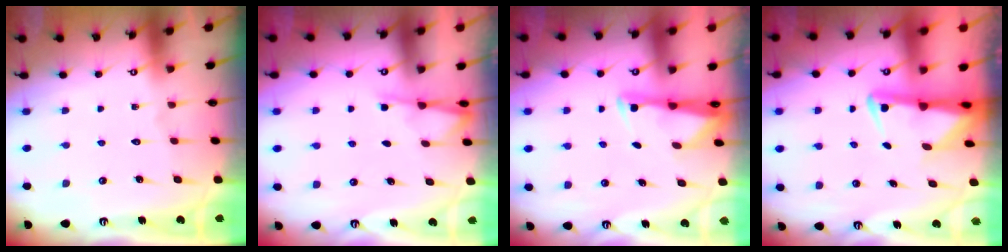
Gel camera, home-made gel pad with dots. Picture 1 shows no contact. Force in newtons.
{"total": 2.7, "press": 2.7, "slide": 0.5}
{"total": 2.6, "press": 2.6, "slide": 0.4}
{"total": 3.5, "press": 3.4, "slide": 0.7}